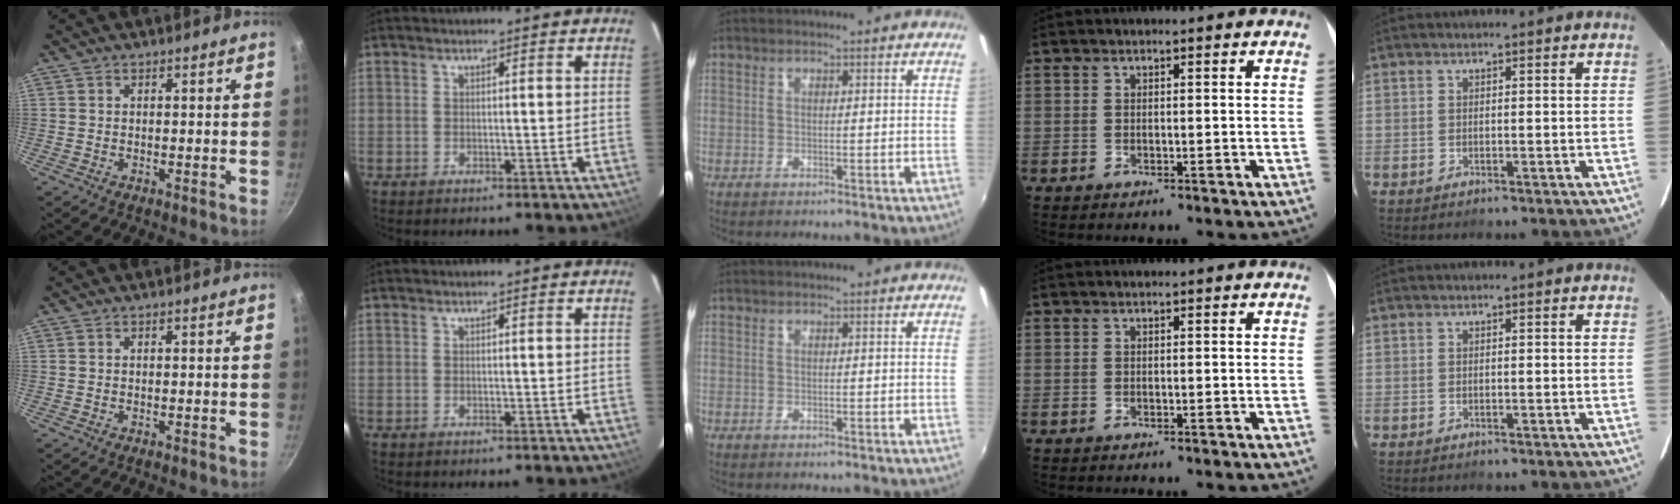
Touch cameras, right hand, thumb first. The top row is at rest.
{}